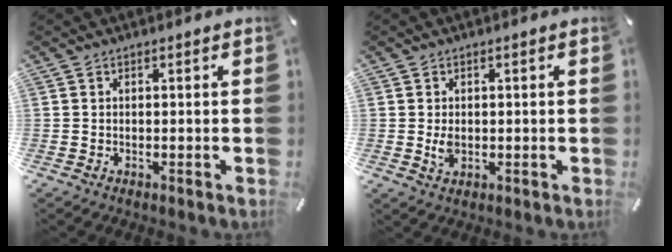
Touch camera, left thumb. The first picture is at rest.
{"total": 2.3, "force": [-0.1, 1.6, 1.6], "torque": [-0.030, -0.004, -0.004]}